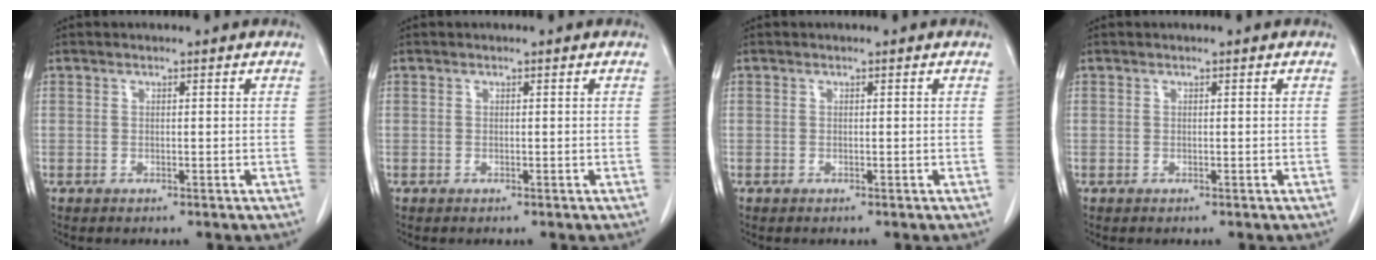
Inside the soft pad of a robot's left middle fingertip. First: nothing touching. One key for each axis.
{"total": 0.0}
{"total": 0.0}
{"total": 0.0}